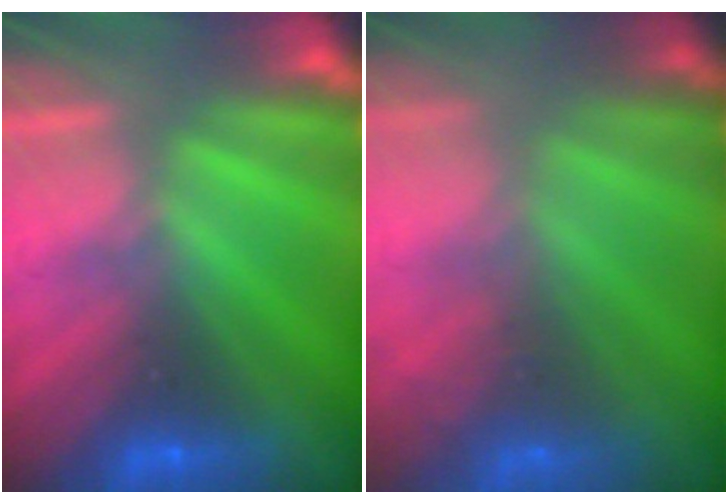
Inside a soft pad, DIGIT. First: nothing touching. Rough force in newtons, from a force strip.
{"total": 7.8}